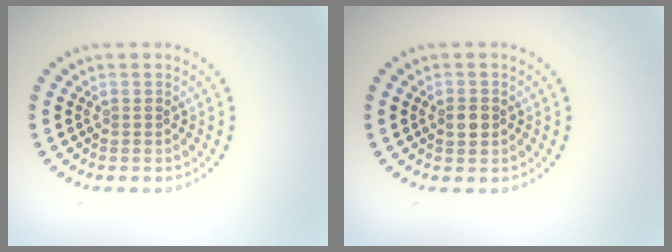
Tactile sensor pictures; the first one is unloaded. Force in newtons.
{"total": 1.5, "press": 1.5, "slide": 0.2}